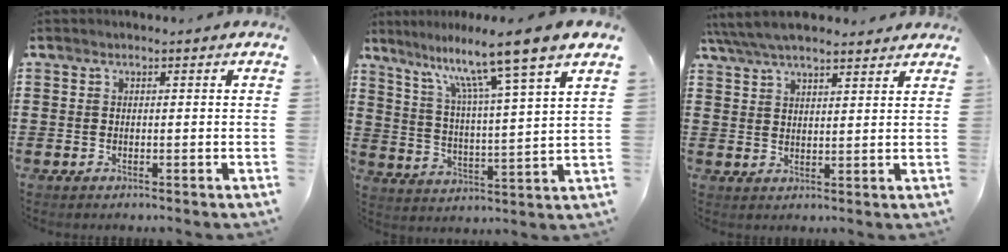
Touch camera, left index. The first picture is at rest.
{"total": 11.1, "force": [8.5, -0.8, 7.0], "torque": [-0.147, -0.051, 0.131]}
{"total": 5.5, "force": [5.0, 1.2, 2.0], "torque": [-0.054, -0.009, 0.092]}